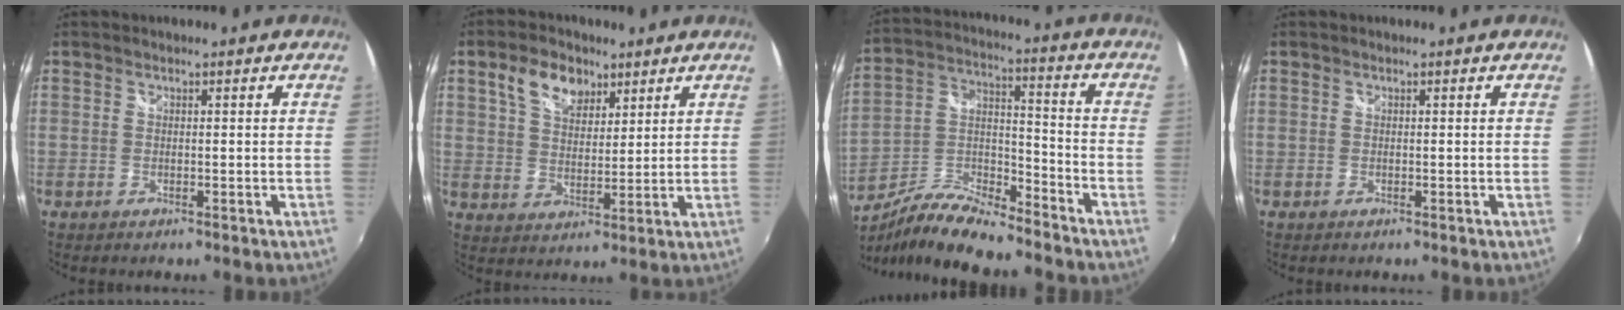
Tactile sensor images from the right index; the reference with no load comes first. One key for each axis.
{"total": 8.1, "fx": 4.6, "fy": 5.0, "fz": 4.5, "tx": -0.082, "ty": 0.018, "tz": 0.081}
{"total": 11.6, "fx": -10.5, "fy": 0.8, "fz": 4.8, "tx": -0.102, "ty": -0.003, "tz": -0.196}
{"total": 0.0}